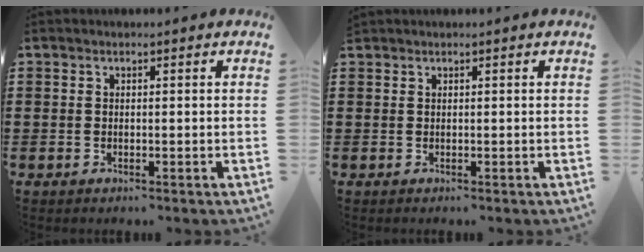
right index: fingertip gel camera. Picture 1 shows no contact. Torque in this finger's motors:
{"motor_torque": [0.05, 0.38, -0.02, 0.00]}